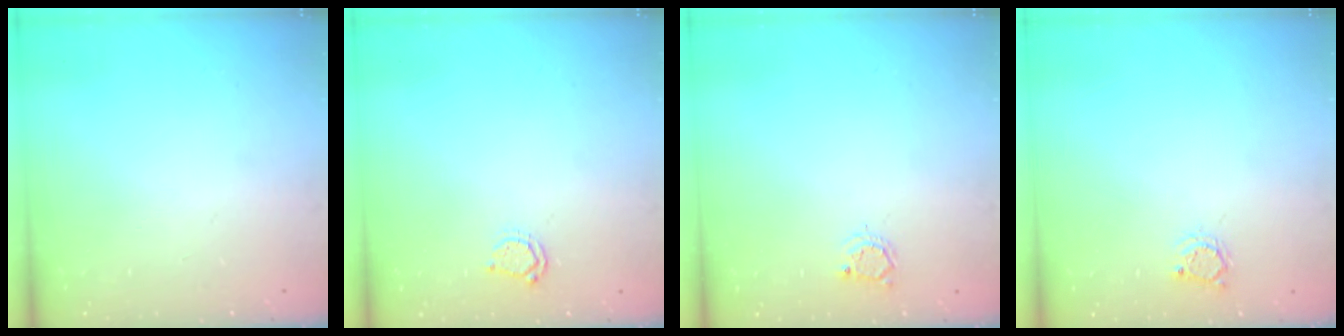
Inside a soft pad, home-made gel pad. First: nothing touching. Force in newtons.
{"total": 3.8, "press": 3.8, "slide": 0.5}
{"total": 3.0, "press": 3.0, "slide": 0.3}
{"total": 2.8, "press": 2.8, "slide": 0.4}